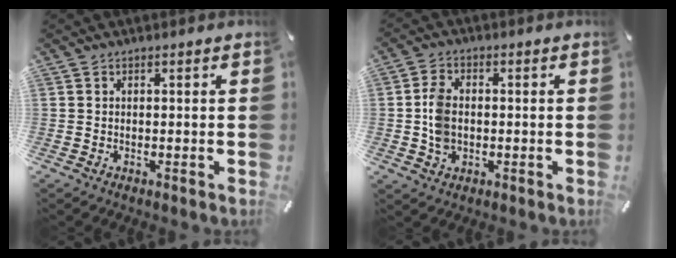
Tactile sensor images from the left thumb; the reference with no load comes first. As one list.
[{"total": 6.1, "force": [-0.3, 4.5, 4.1], "torque": [-0.088, 0.007, -0.005]}]